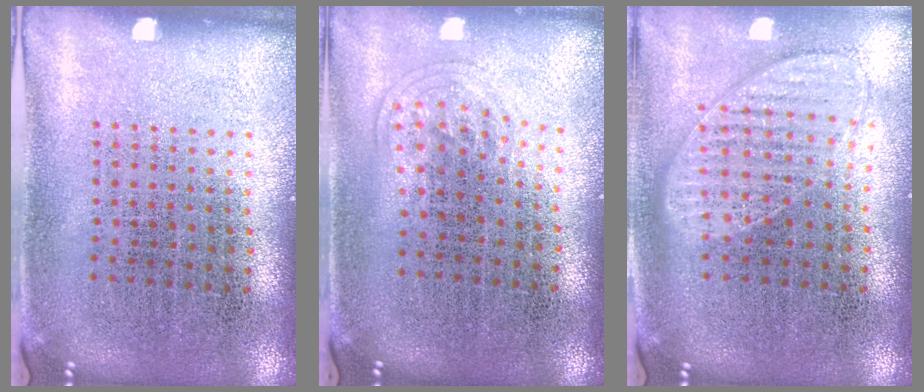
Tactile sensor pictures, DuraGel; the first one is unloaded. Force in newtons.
{"total": 1.0, "press": 0.6, "slide": 0.8}
{"total": 1.0, "press": 1.0, "slide": 0.2}